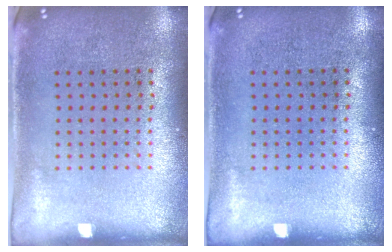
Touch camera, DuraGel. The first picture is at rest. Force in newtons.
{"total": 0.0}